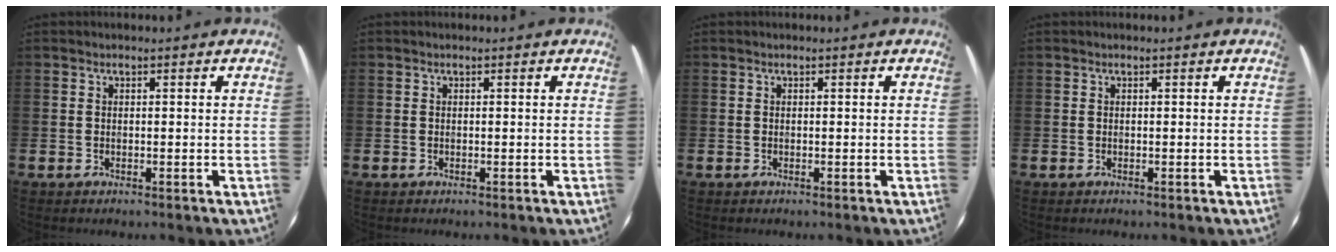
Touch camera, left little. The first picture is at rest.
{"total": 0.0}
{"total": 0.0}
{"total": 0.0}